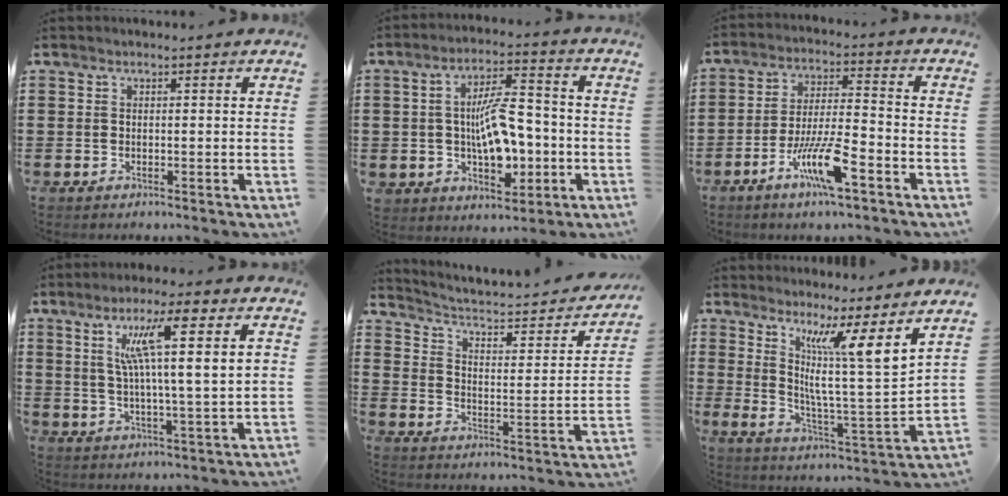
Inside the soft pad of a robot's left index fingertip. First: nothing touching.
{"total": 9.6, "force": [-1.2, 4.9, 8.1], "torque": [-0.146, 0.008, -0.026]}
{"total": 9.8, "force": [-5.3, 2.0, 8.0], "torque": [-0.165, 0.003, -0.102]}
{"total": 11.1, "force": [4.1, 1.2, 10.3], "torque": [-0.189, 0.006, 0.061]}
{"total": 3.0, "force": [2.2, 0.9, 1.8], "torque": [-0.051, -0.025, 0.025]}
{"total": 11.2, "force": [7.7, -0.3, 8.2], "torque": [-0.156, -0.055, 0.118]}